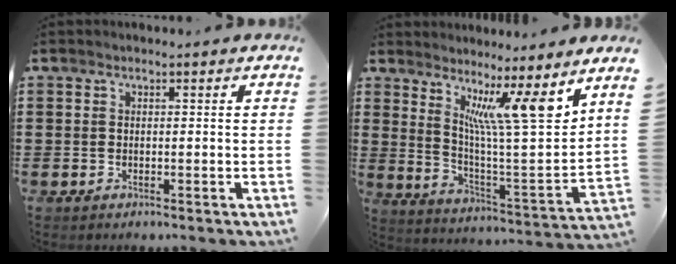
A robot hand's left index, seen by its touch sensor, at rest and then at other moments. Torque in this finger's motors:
{"motor_torque": [0.97, -0.90, 0.57, 0.21]}